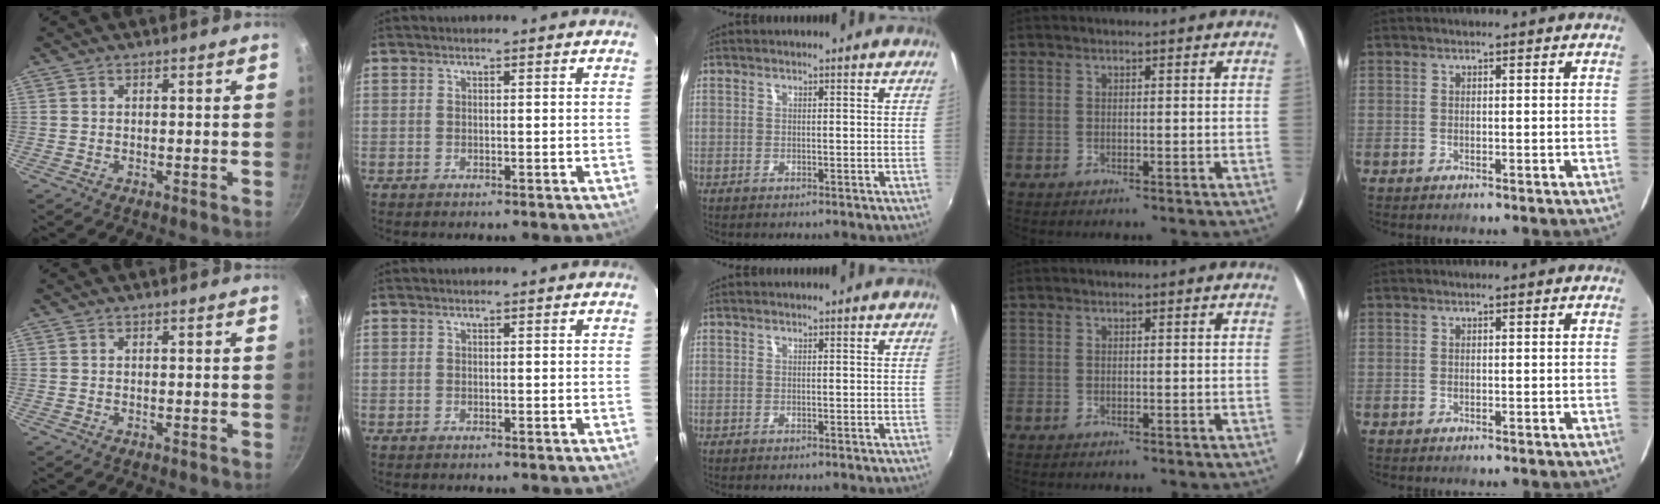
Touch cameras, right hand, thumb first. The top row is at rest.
{}